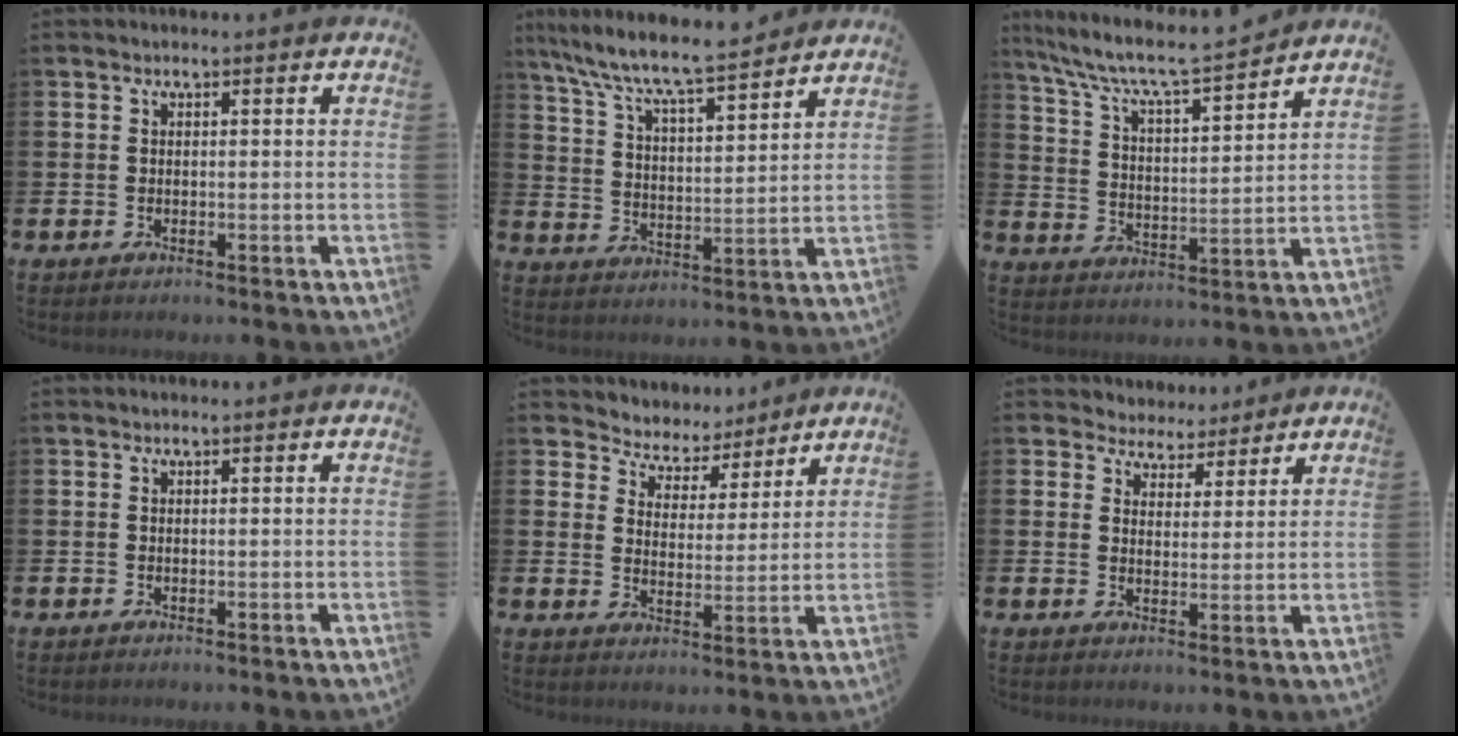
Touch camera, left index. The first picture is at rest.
{"total": 8.5, "force": [8.0, 0.5, 3.0], "torque": [-0.096, -0.056, 0.138]}
{"total": 7.8, "force": [7.2, 0.6, 3.0], "torque": [-0.093, -0.052, 0.120]}
{"total": 0.0}
{"total": 5.1, "force": [4.7, 1.9, -0.4], "torque": [-0.027, -0.038, 0.080]}
{"total": 4.1, "force": [3.7, 1.6, -0.5], "torque": [-0.009, -0.027, 0.064]}